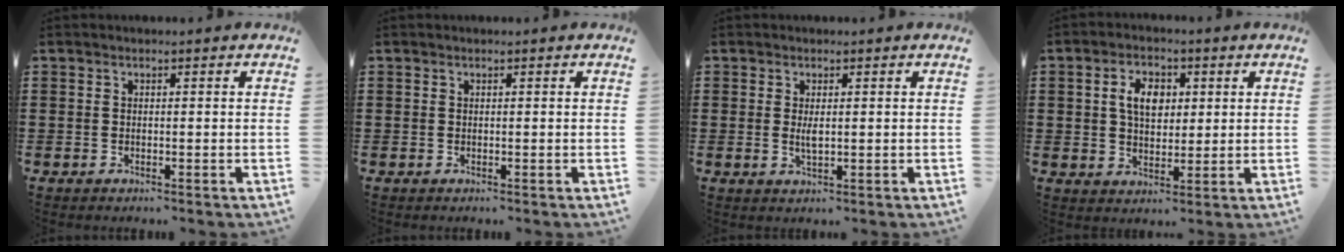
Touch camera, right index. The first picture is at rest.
{"total": 0.0}
{"total": 2.2, "force": [0.2, 0.8, 2.1], "torque": [-0.040, 0.000, 0.002]}
{"total": 5.5, "force": [1.2, 3.6, 4.0], "torque": [-0.083, 0.013, 0.015]}